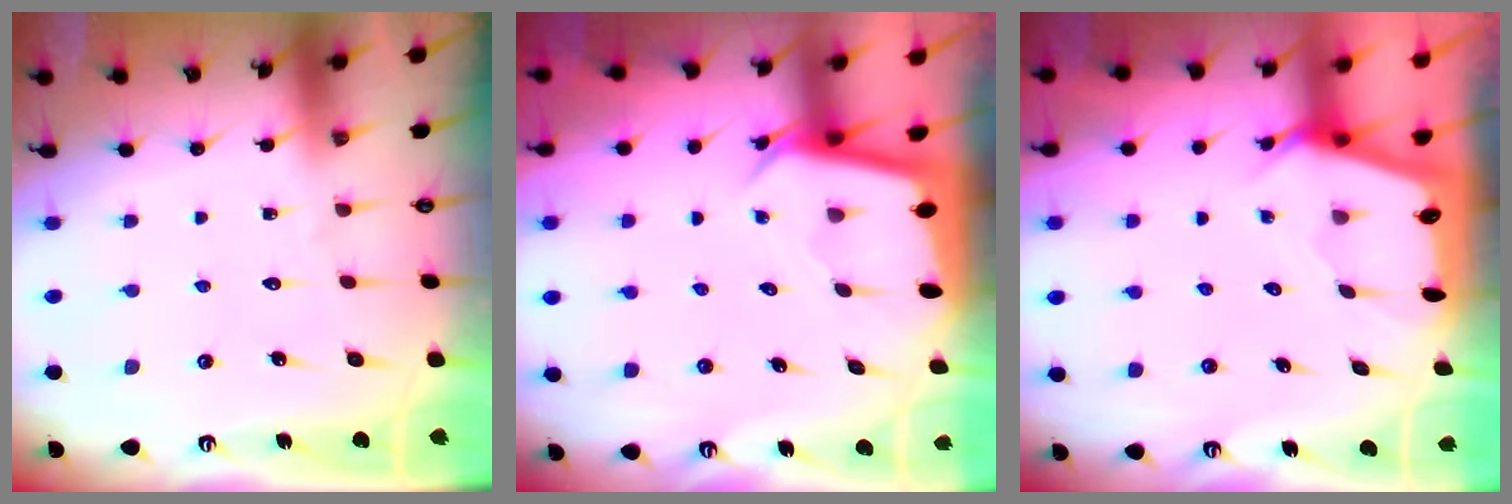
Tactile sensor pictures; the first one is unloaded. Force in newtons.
{"total": 2.8, "press": 2.8, "slide": 0.0}
{"total": 2.5, "press": 2.5, "slide": 0.3}